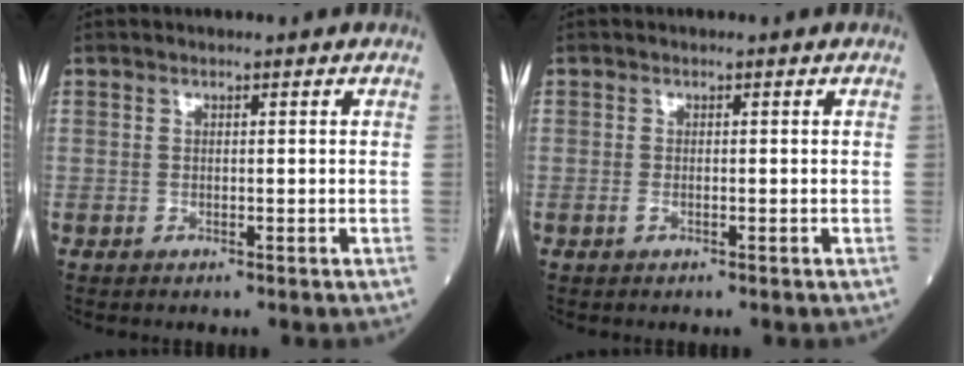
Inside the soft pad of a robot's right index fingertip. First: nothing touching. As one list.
[{"total": 0.6, "force": [-0.2, 0.2, 0.6], "torque": [-0.013, -0.001, -0.003]}]